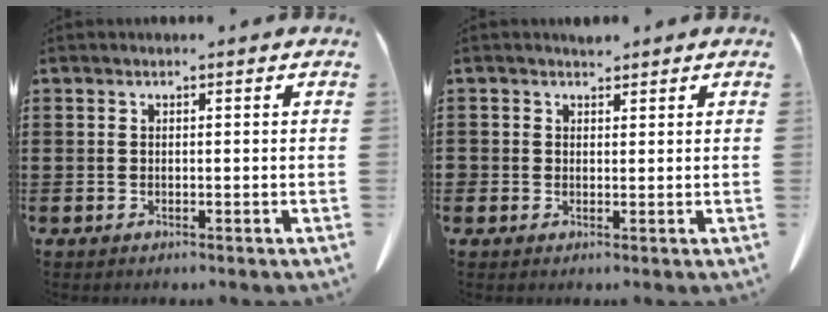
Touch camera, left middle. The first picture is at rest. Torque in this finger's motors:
{"motor_torque": [-0.03, -0.06, 0.00, 0.00]}